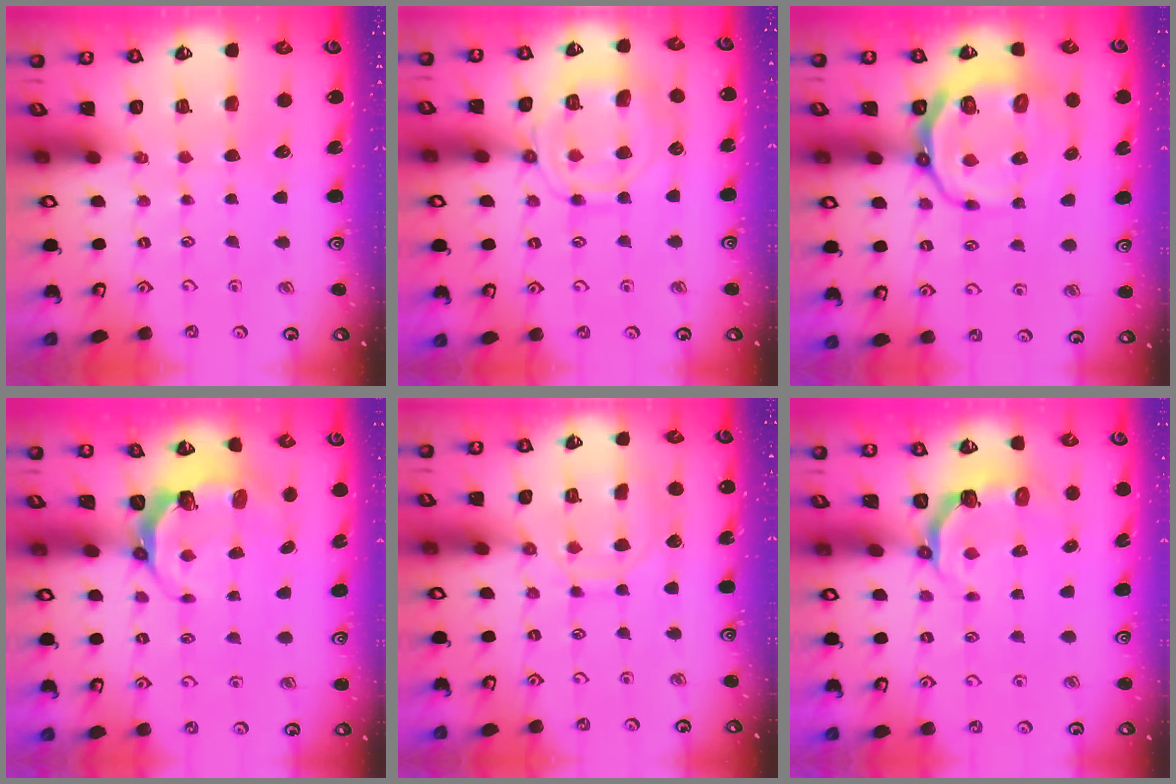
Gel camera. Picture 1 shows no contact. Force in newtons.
{"total": 12.8, "press": 12.7, "slide": 1.2}
{"total": 12.7, "press": 12.4, "slide": 3.0}
{"total": 6.8, "press": 5.6, "slide": 3.9}
{"total": 9.9, "press": 9.9, "slide": 0.6}
{"total": 5.0, "press": 3.4, "slide": 3.7}